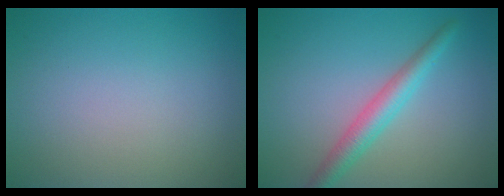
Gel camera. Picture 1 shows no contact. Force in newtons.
{"total": 3.1, "press": 3.1, "slide": 0.1}